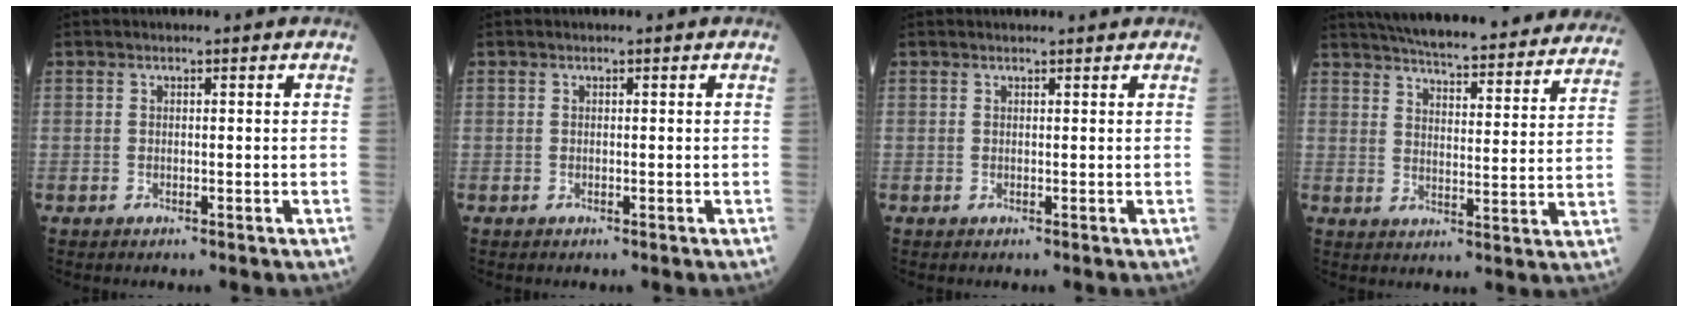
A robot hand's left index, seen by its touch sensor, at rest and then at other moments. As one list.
[{"total": 0.0}, {"total": 2.4, "force": [2.4, 0.2, 0.5], "torque": [-0.008, 0.018, 0.030]}, {"total": 30.3, "force": [27.5, 4.8, 11.7], "torque": [-0.182, -0.039, 0.340]}]